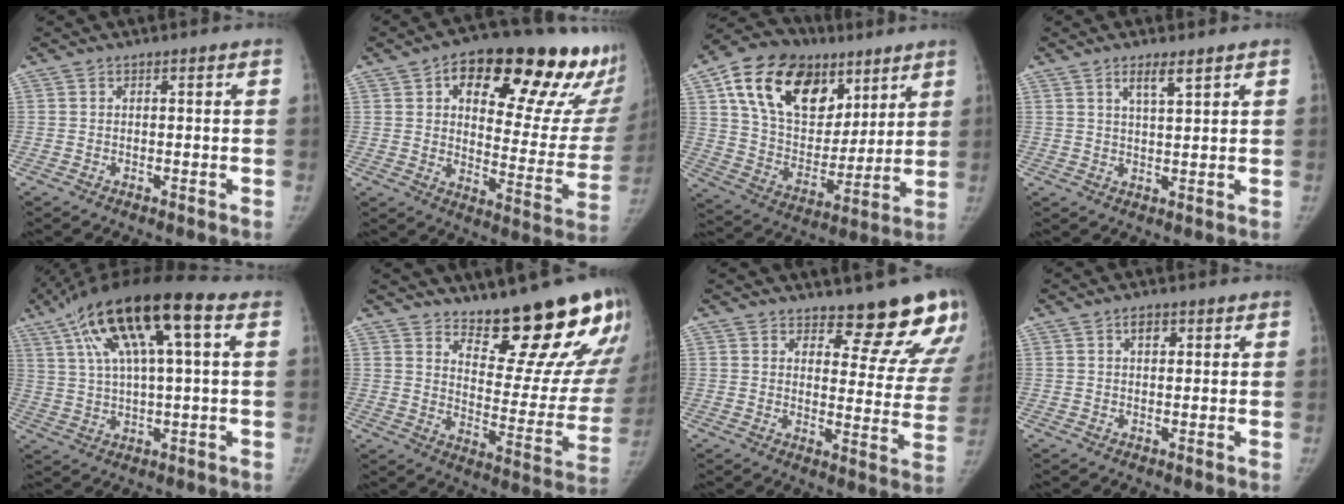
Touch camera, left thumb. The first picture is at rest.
{"total": 28.2, "force": [15.4, 11.6, 20.6], "torque": [-0.229, -0.036, 0.212]}
{"total": 24.8, "force": [12.0, 16.2, 14.4], "torque": [-0.216, -0.015, 0.207]}
{"total": 3.5, "force": [2.3, 0.8, 2.5], "torque": [-0.042, -0.016, 0.044]}
{"total": 18.6, "force": [7.4, 5.1, 16.3], "torque": [-0.297, 0.016, 0.129]}
{"total": 21.6, "force": [16.6, 6.7, 12.1], "torque": [-0.115, -0.134, 0.224]}
{"total": 14.5, "force": [12.3, 4.8, 6.0], "torque": [-0.015, -0.099, 0.140]}
{"total": 2.3, "force": [1.1, 1.4, 1.4], "torque": [-0.013, -0.003, 0.015]}